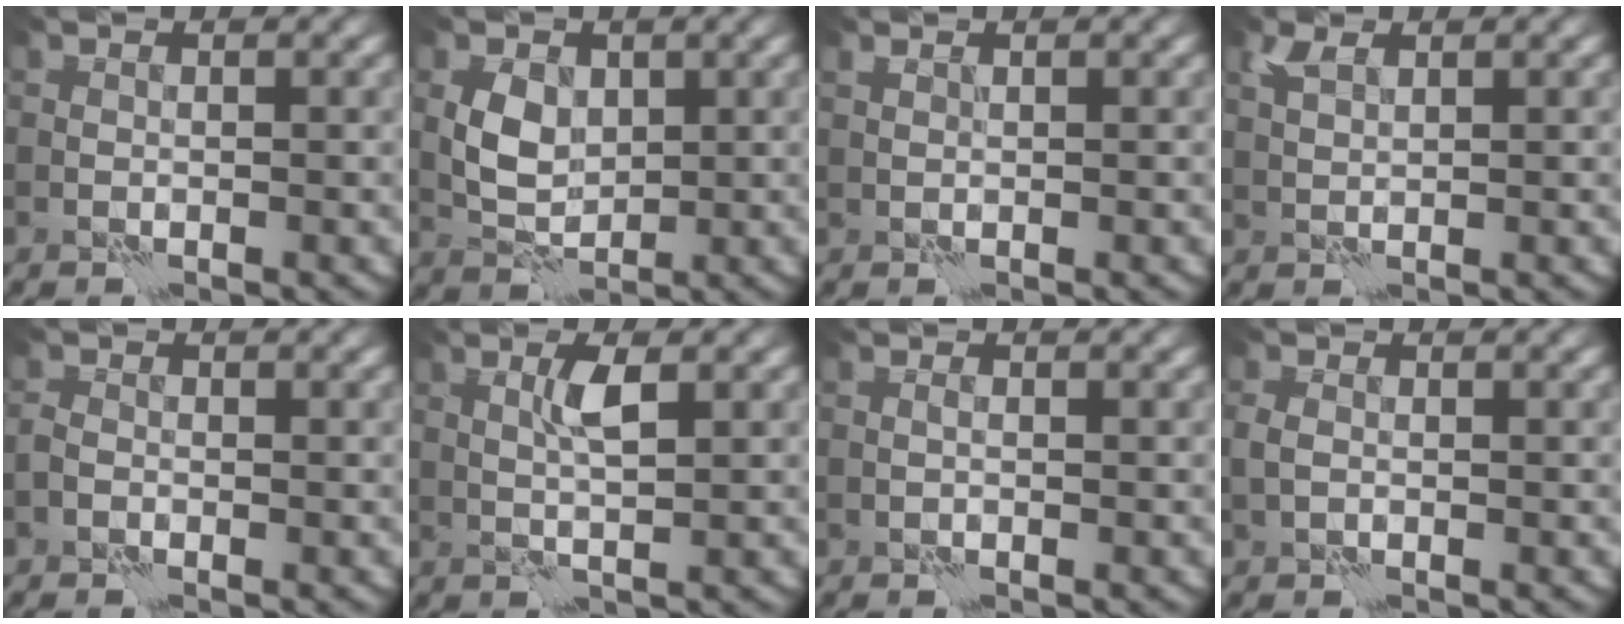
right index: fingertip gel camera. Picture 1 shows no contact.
{"total": 3.1, "force": [0.9, 2.2, 2.1], "torque": [-0.042, -0.002, 0.015]}
{"total": 0.5, "force": [0.5, 0.1, 0.0], "torque": [0.000, -0.001, 0.010]}
{"total": 1.6, "force": [1.3, 0.4, 0.9], "torque": [-0.025, 0.004, 0.026]}
{"total": 0.5, "force": [-0.4, 0.2, 0.2], "torque": [-0.004, 0.002, -0.013]}
{"total": 2.1, "force": [1.0, -0.1, 1.8], "torque": [-0.040, 0.004, 0.017]}
{"total": 0.0}
{"total": 0.9, "force": [0.0, 0.6, 0.7], "torque": [-0.019, 0.001, -0.002]}